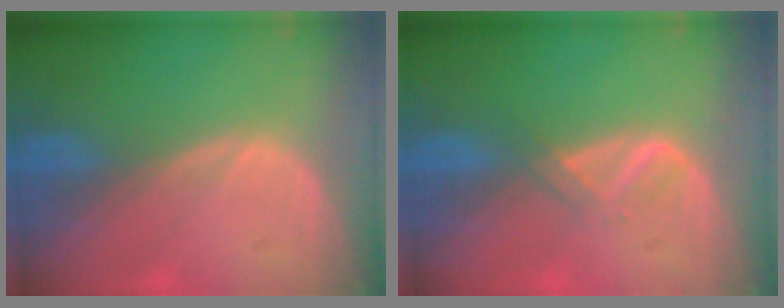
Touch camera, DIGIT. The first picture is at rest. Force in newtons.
{"total": 2.1, "press": 2.1, "slide": 0.2}